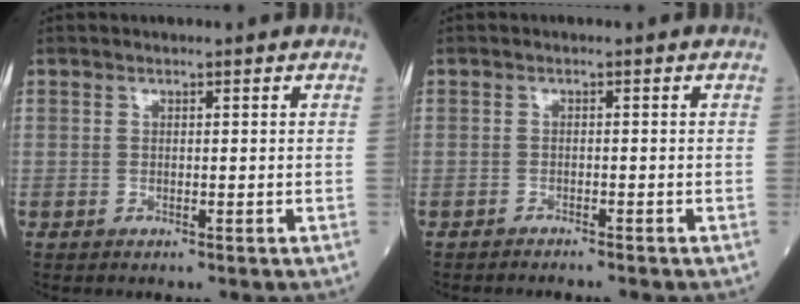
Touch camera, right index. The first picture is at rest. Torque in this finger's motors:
{"motor_torque": [0.02, 0.00, -0.02, 0.02]}